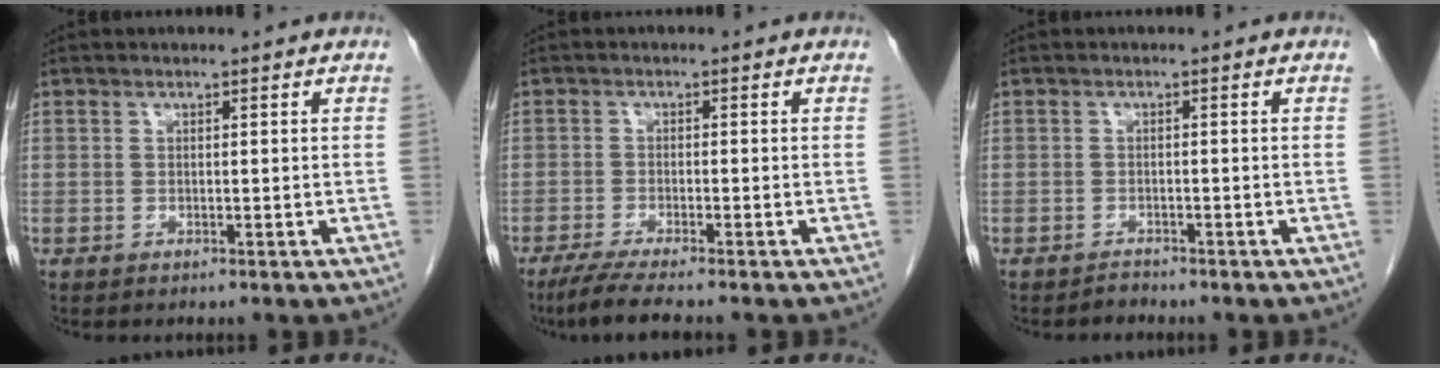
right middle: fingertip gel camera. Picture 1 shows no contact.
{"total": 5.6, "force": [-4.4, -0.3, 3.3], "torque": [-0.057, -0.016, -0.077]}
{"total": 1.0, "force": [-1.0, 0.1, -0.1], "torque": [0.004, -0.003, -0.016]}